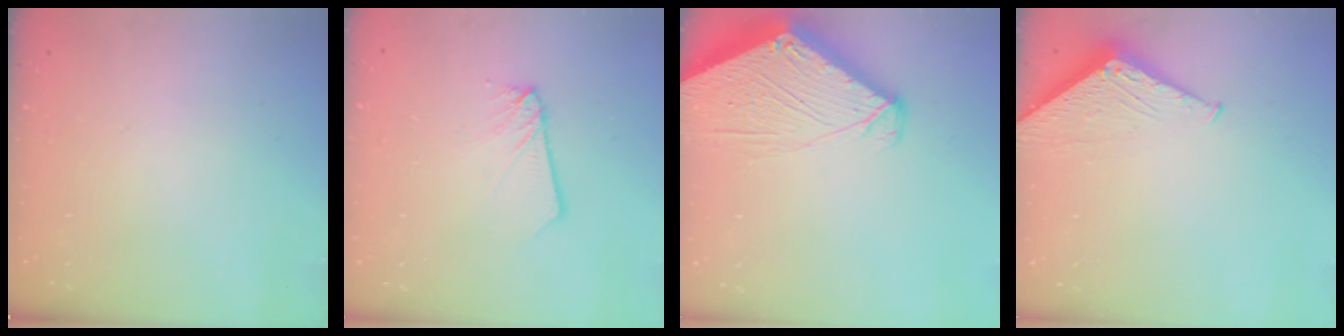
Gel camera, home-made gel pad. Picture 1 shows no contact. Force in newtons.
{"total": 2.5, "press": 2.5, "slide": 0.1}
{"total": 6.9, "press": 6.9, "slide": 0.6}
{"total": 3.5, "press": 3.4, "slide": 0.3}